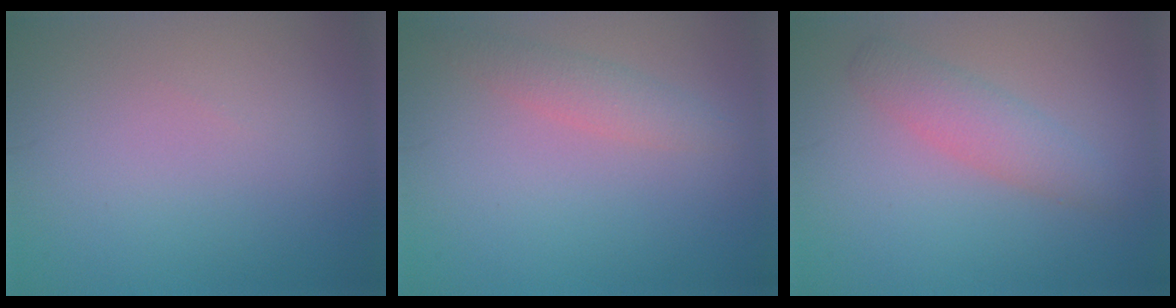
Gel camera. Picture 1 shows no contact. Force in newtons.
{"total": 2.0, "press": 2.0, "slide": 0.1}
{"total": 2.9, "press": 2.9, "slide": 0.1}